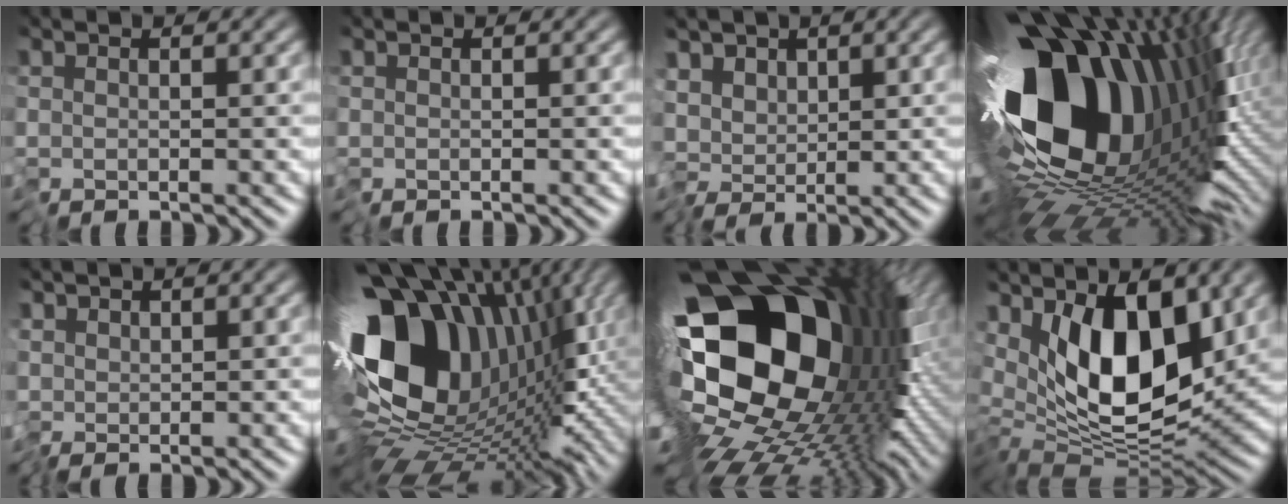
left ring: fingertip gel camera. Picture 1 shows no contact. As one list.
[{"total": 0.0}, {"total": 2.8, "force": [-0.1, 2.2, 1.7], "torque": [-0.028, 0.012, -0.014]}, {"total": 18.7, "force": [2.8, 11.6, 14.3], "torque": [-0.249, -0.059, 0.077]}, {"total": 1.0, "force": [0.4, 0.9, 0.1], "torque": [-0.008, 0.006, 0.008]}, {"total": 17.1, "force": [2.2, 11.8, 12.2], "torque": [-0.221, -0.005, 0.041]}, {"total": 21.6, "force": [0.9, 15.0, 15.5], "torque": [-0.243, -0.015, -0.023]}, {"total": 10.6, "force": [2.5, 4.7, 9.2], "torque": [-0.140, -0.005, 0.036]}]